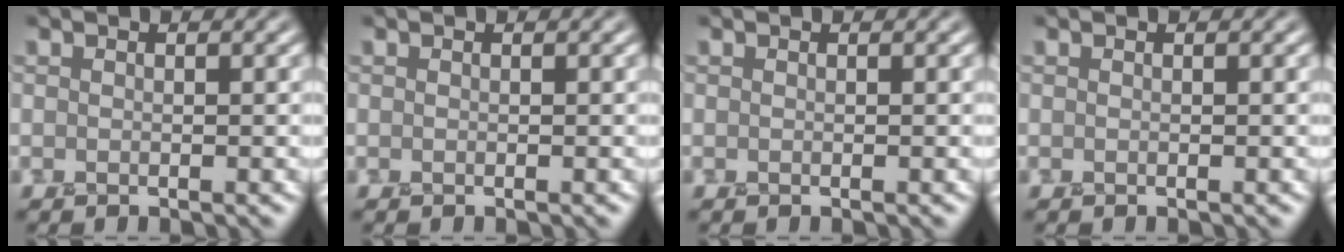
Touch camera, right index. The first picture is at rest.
{"total": 0.0}
{"total": 0.0}
{"total": 0.0}